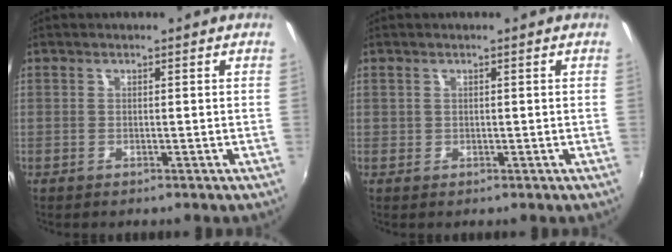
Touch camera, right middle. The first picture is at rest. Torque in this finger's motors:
{"motor_torque": [-0.19, 0.19, -0.05, -0.01]}